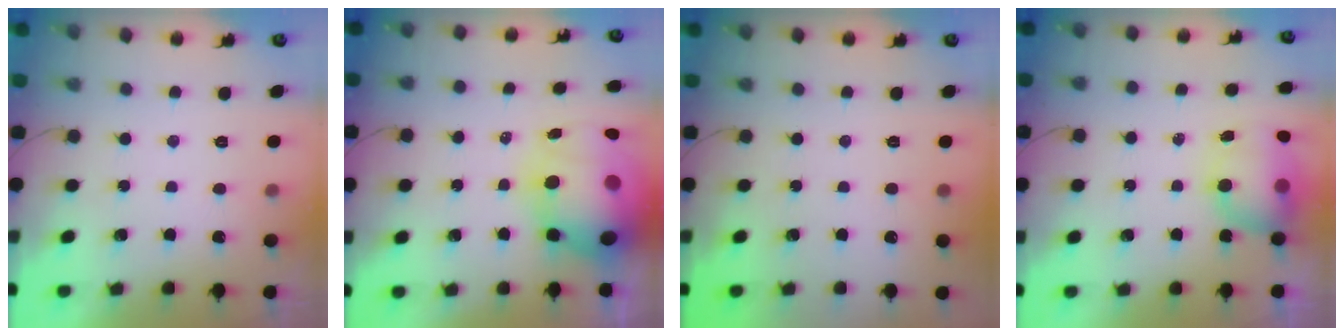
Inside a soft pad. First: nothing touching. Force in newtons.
{"total": 23.8, "press": 23.1, "slide": 5.7}
{"total": 0.0}
{"total": 7.5, "press": 7.3, "slide": 1.9}